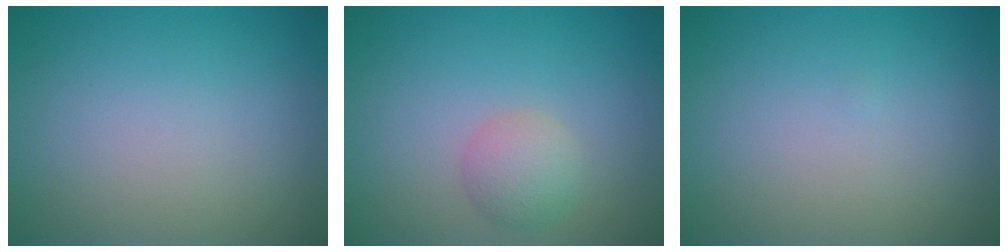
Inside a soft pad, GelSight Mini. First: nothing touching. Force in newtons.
{"total": 2.2, "press": 2.2, "slide": 0.1}
{"total": 0.0}